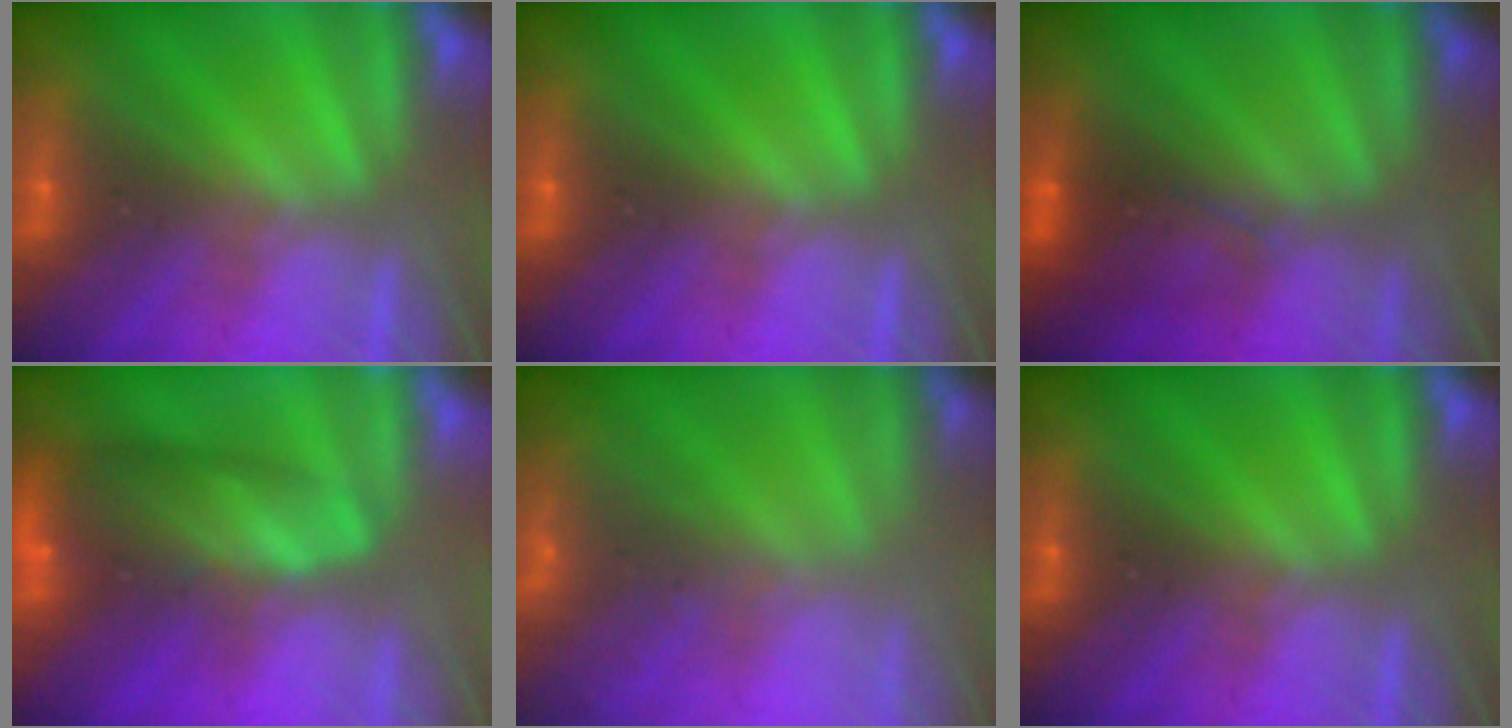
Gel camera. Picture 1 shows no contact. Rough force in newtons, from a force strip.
{"total": 0.0}
{"total": 4.4}
{"total": 7.6}
{"total": 7.1}
{"total": 0.0}